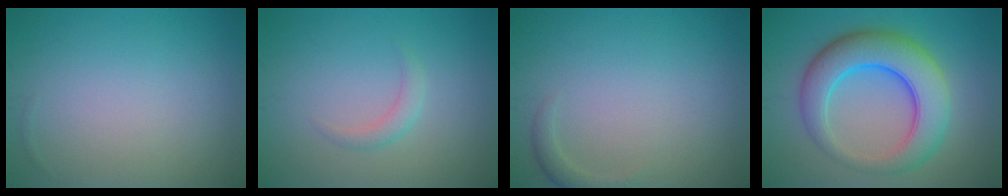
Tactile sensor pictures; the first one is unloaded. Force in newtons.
{"total": 1.4, "press": 1.4, "slide": 0.1}
{"total": 1.2, "press": 1.2, "slide": 0.1}
{"total": 8.2, "press": 8.2, "slide": 0.0}